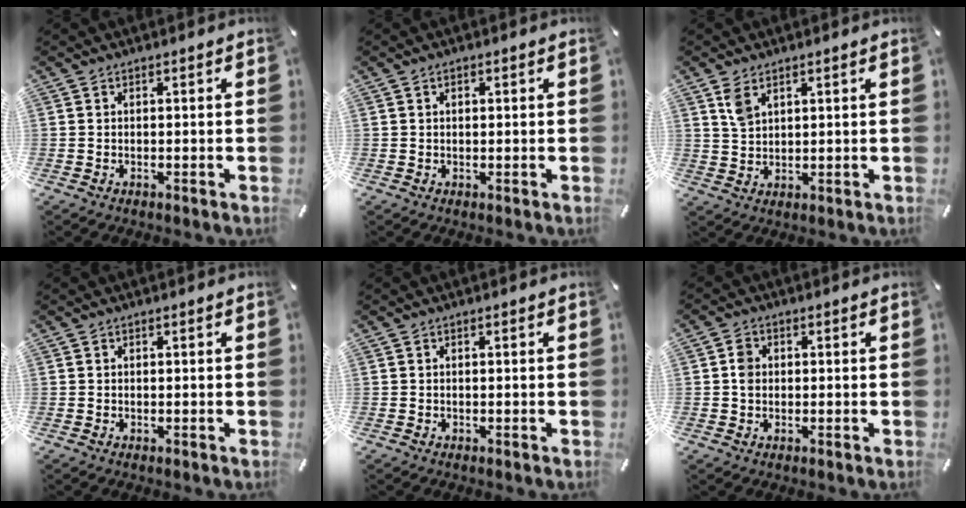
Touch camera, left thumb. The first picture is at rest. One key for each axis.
{"total": 0.8, "fx": 0.3, "fy": 0.5, "fz": 0.5, "tx": -0.010, "ty": 0.004, "tz": 0.005}
{"total": 4.3, "fx": 2.5, "fy": 2.5, "fz": 2.4, "tx": -0.053, "ty": 0.002, "tz": 0.048}
{"total": 0.0}
{"total": 0.0}
{"total": 2.7, "fx": 0.1, "fy": 2.3, "fz": 1.4, "tx": -0.020, "ty": 0.005, "tz": -0.002}